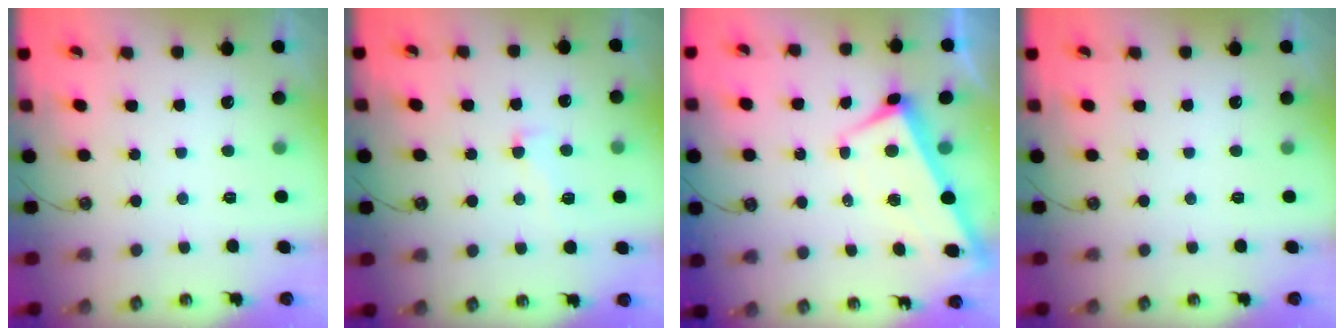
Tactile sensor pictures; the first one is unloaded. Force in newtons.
{"total": 1.3, "press": 0.3, "slide": 1.3}
{"total": 1.6, "press": 1.2, "slide": 1.0}
{"total": 0.0}